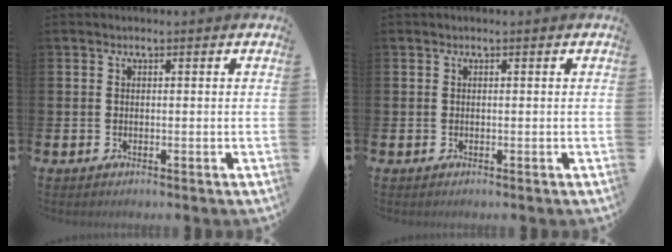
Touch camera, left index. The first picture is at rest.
{"total": 0.0}